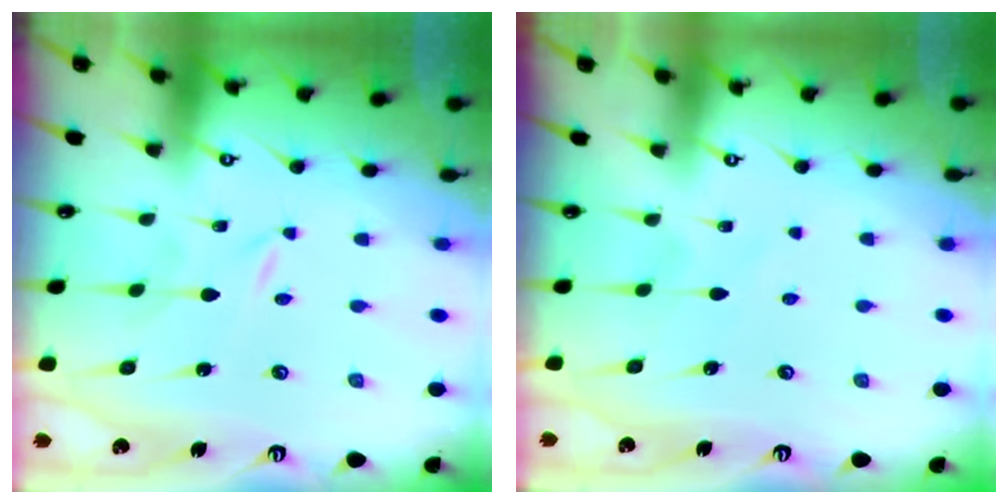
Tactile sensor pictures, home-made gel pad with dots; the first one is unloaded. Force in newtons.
{"total": 3.4, "press": 3.4, "slide": 0.5}